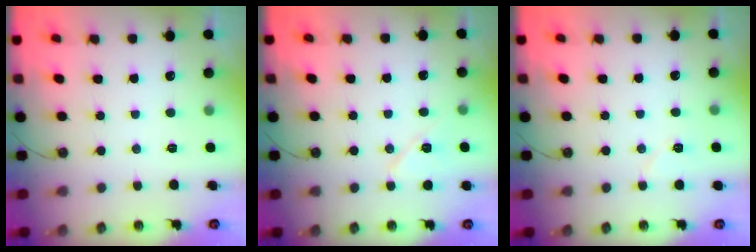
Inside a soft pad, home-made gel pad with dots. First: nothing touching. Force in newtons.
{"total": 8.2, "press": 7.7, "slide": 2.8}
{"total": 5.2, "press": 5.0, "slide": 1.4}